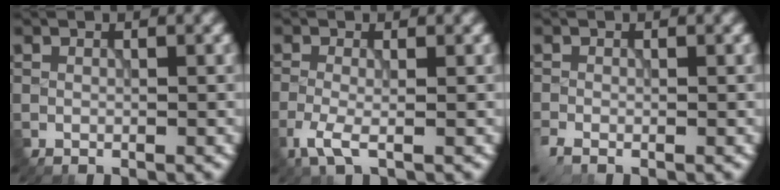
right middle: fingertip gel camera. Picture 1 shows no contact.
{"total": 2.5, "force": [-1.4, 0.7, 1.9], "torque": [-0.049, -0.005, -0.033]}
{"total": 1.6, "force": [-1.1, 0.6, 1.0], "torque": [-0.025, -0.008, -0.024]}